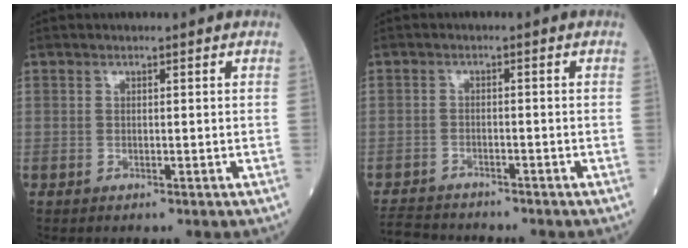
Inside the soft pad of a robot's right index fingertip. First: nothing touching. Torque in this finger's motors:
{"motor_torque": [-2.01, -0.13, -1.06, -0.21]}